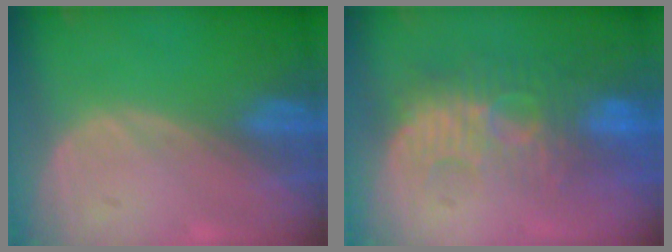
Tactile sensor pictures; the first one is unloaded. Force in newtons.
{"total": 9.5, "press": 9.0, "slide": 3.2}